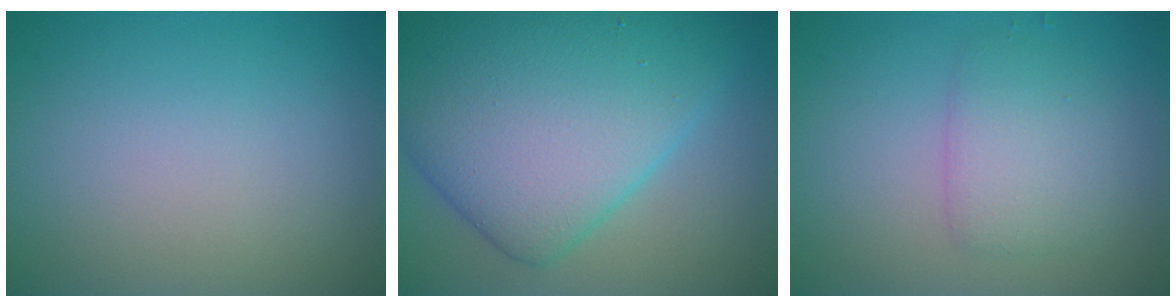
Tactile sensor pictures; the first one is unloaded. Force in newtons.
{"total": 11.6, "press": 11.6, "slide": 0.3}
{"total": 2.9, "press": 2.9, "slide": 0.1}